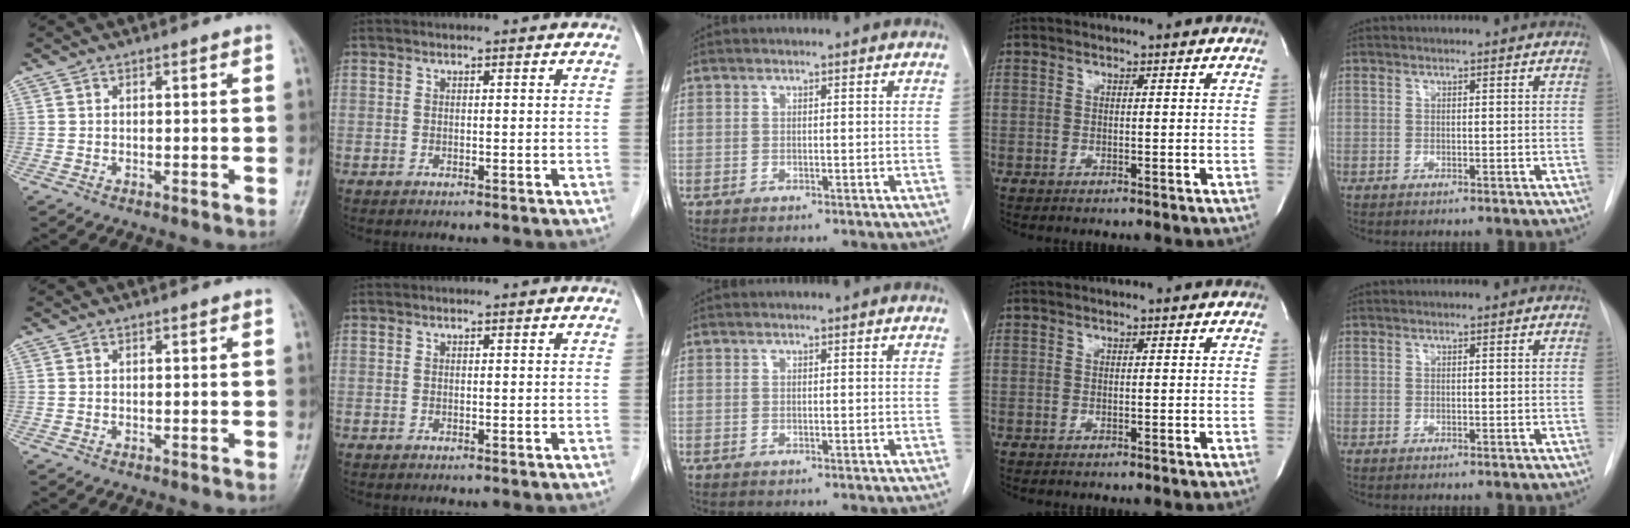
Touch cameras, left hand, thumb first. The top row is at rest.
{}